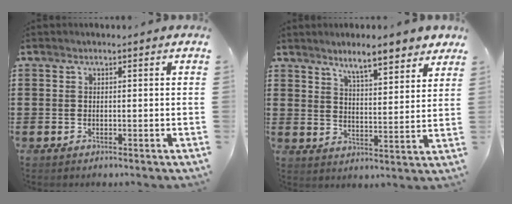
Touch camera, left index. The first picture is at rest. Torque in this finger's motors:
{"motor_torque": [2.14, 0.00, 0.49, 0.14]}